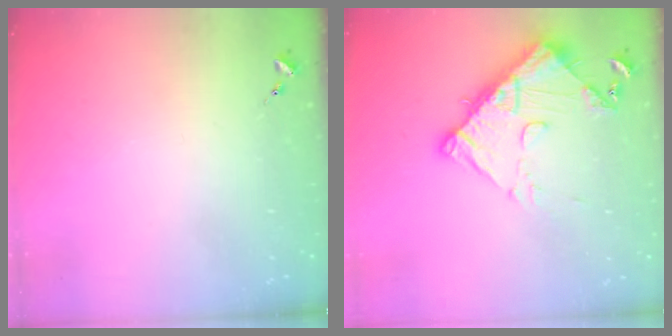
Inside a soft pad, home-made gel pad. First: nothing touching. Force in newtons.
{"total": 13.0, "press": 13.0, "slide": 1.3}